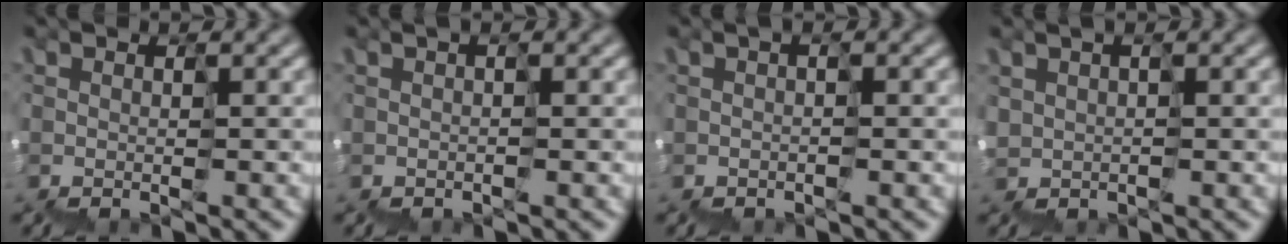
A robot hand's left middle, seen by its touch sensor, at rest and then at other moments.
{"total": 1.0, "force": [-0.2, -0.8, -0.5], "torque": [0.004, 0.002, -0.001]}
{"total": 1.2, "force": [-0.5, -0.9, -0.6], "torque": [0.006, 0.002, -0.005]}
{"total": 2.3, "force": [1.7, 0.0, -1.6], "torque": [0.028, 0.011, 0.036]}